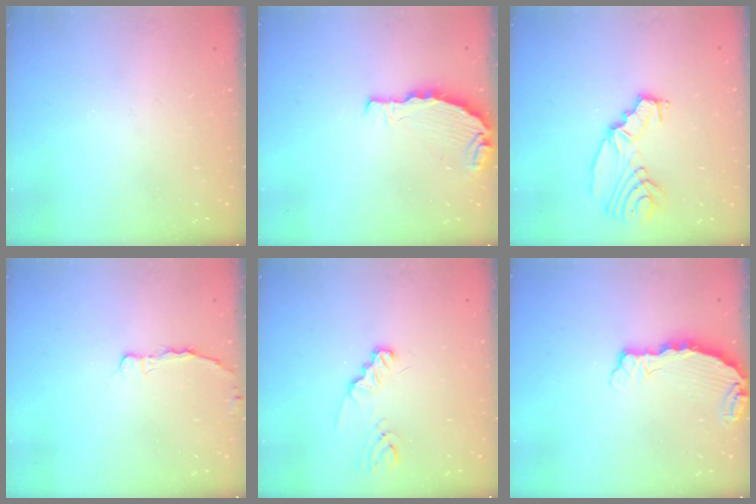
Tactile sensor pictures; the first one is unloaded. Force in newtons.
{"total": 4.4, "press": 4.4, "slide": 0.4}
{"total": 10.3, "press": 9.9, "slide": 2.8}
{"total": 2.1, "press": 2.1, "slide": 0.4}
{"total": 2.4, "press": 2.4, "slide": 0.3}
{"total": 6.0, "press": 6.0, "slide": 0.5}